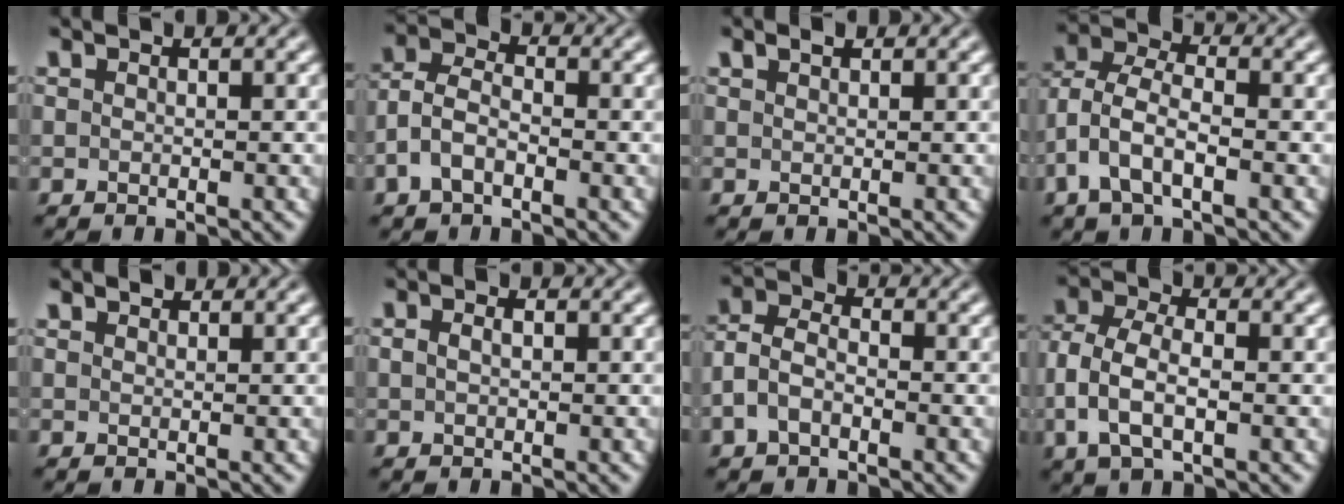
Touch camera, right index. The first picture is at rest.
{"total": 4.3, "force": [-1.3, 3.2, 2.6], "torque": [-0.068, -0.019, -0.017]}
{"total": 0.9, "force": [0.8, -0.4, 0.2], "torque": [0.001, 0.003, 0.020]}
{"total": 4.9, "force": [-0.3, 3.6, 3.4], "torque": [-0.088, -0.024, 0.000]}
{"total": 1.0, "force": [0.9, -0.4, 0.0], "torque": [0.011, -0.001, 0.022]}
{"total": 0.7, "force": [0.1, 0.1, 0.7], "torque": [-0.013, -0.007, 0.011]}
{"total": 4.5, "force": [-1.1, 3.4, 2.7], "torque": [-0.070, -0.016, -0.014]}
{"total": 5.3, "force": [-0.6, 3.5, 4.0], "torque": [-0.097, -0.022, 0.001]}